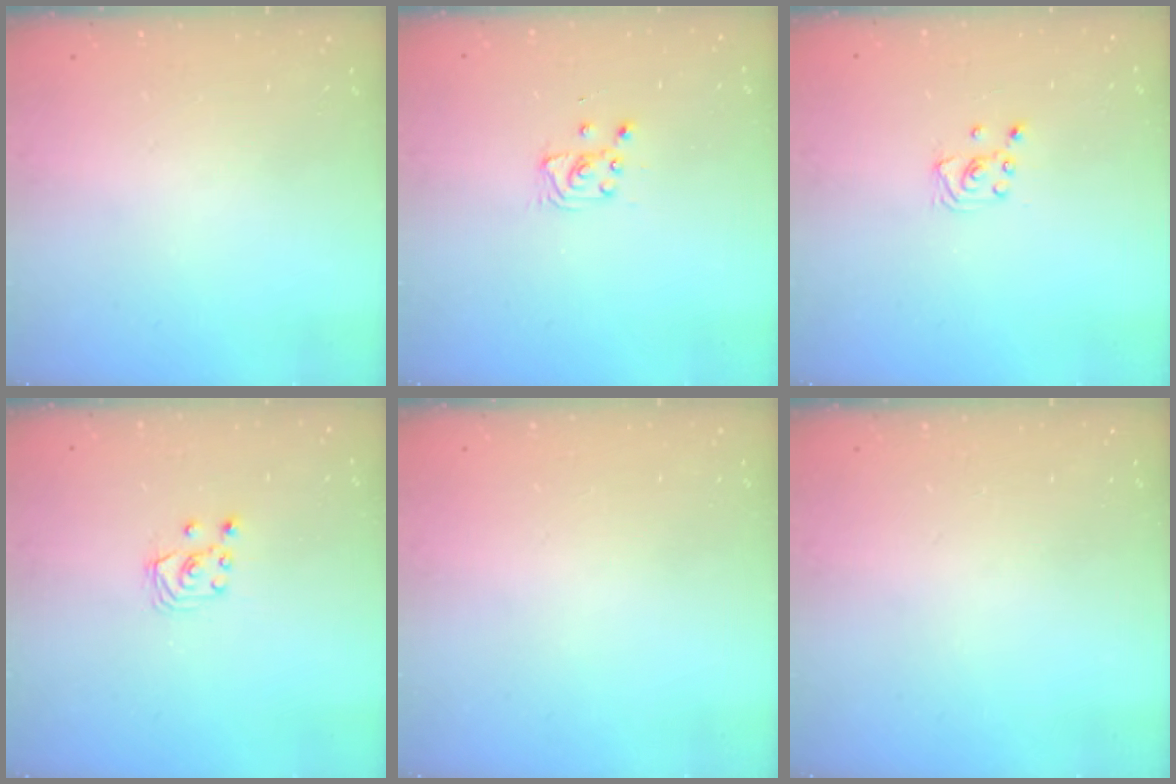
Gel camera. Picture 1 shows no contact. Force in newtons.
{"total": 2.9, "press": 2.9, "slide": 0.4}
{"total": 2.3, "press": 2.3, "slide": 0.2}
{"total": 2.6, "press": 2.6, "slide": 0.3}
{"total": 0.0}
{"total": 0.0}